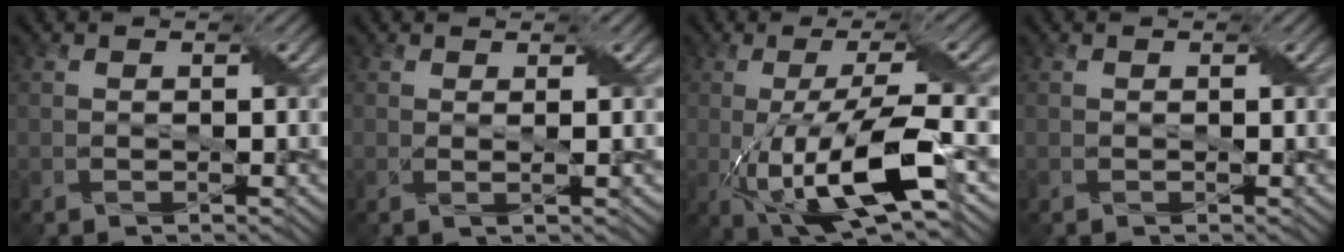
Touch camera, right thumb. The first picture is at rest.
{"total": 1.0, "force": [0.4, 0.2, 0.9], "torque": [-0.022, 0.004, -0.001]}
{"total": 13.6, "force": [-3.5, 4.1, 12.5], "torque": [-0.226, -0.004, -0.062]}
{"total": 0.0}